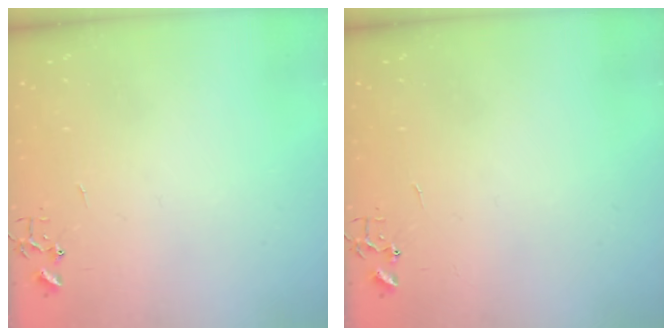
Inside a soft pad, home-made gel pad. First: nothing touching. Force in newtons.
{"total": 0.0}